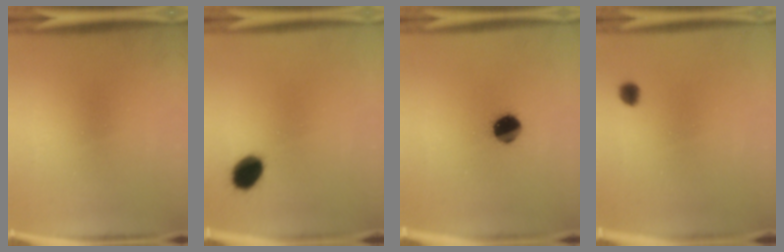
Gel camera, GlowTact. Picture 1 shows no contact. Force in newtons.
{"total": 7.0}
{"total": 8.3}
{"total": 1.9}